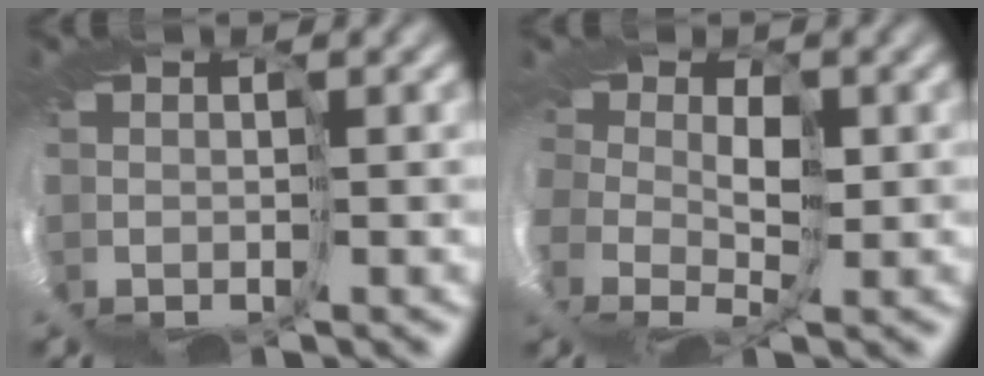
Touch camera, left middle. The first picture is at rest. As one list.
[{"total": 4.6, "force": [0.6, 3.1, 3.4], "torque": [-0.056, -0.011, 0.014]}]